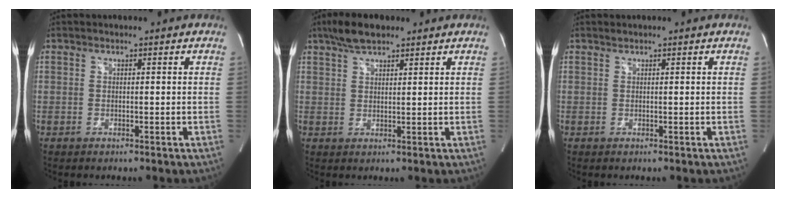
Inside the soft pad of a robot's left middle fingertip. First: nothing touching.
{"total": 5.2, "force": [3.9, 1.6, 2.9], "torque": [-0.067, 0.013, 0.073]}
{"total": 0.0}